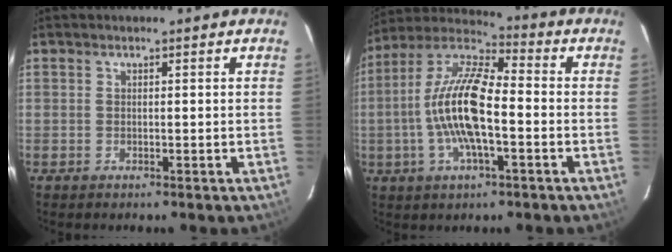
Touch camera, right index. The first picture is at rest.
{"total": 14.7, "force": [-2.7, 4.5, 13.7], "torque": [-0.271, 0.005, -0.059]}